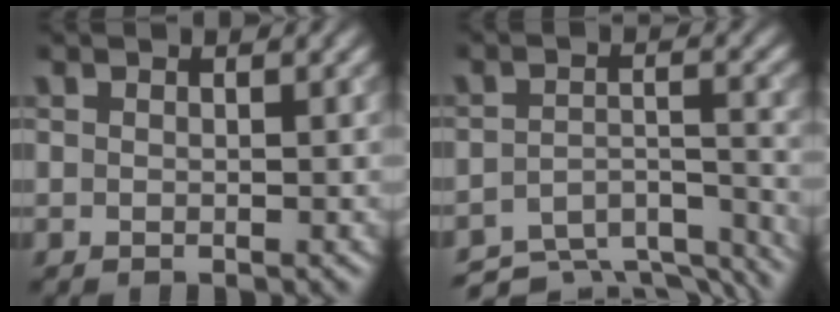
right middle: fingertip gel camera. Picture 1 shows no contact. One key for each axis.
{"total": 10.4, "fx": -9.5, "fy": 2.8, "fz": 3.1, "tx": -0.051, "ty": -0.008, "tz": -0.120}